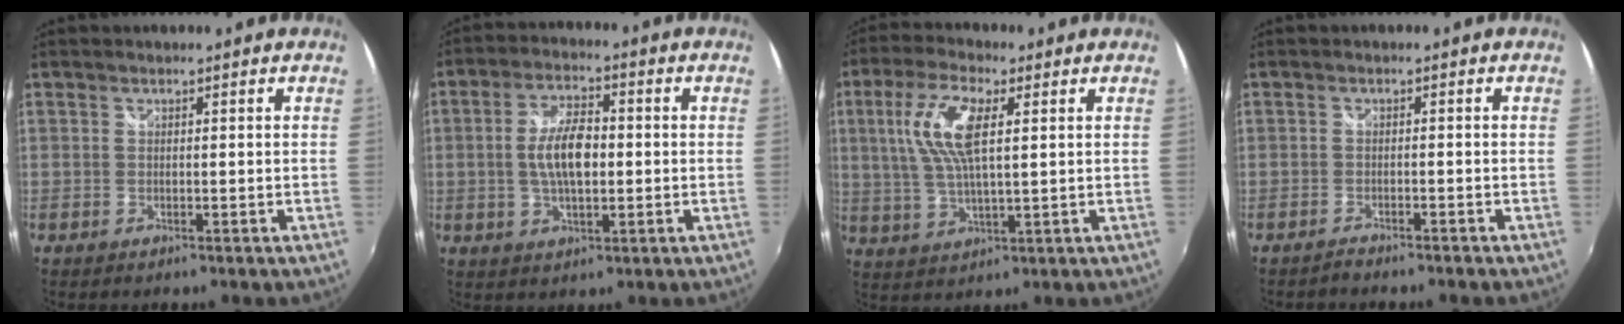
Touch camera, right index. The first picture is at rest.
{"total": 8.8, "force": [-0.3, 4.0, 7.8], "torque": [-0.149, 0.007, -0.005]}
{"total": 10.5, "force": [2.8, 3.4, 9.5], "torque": [-0.195, 0.010, 0.057]}
{"total": 2.2, "force": [-2.1, 0.2, 0.7], "torque": [-0.024, -0.005, -0.035]}